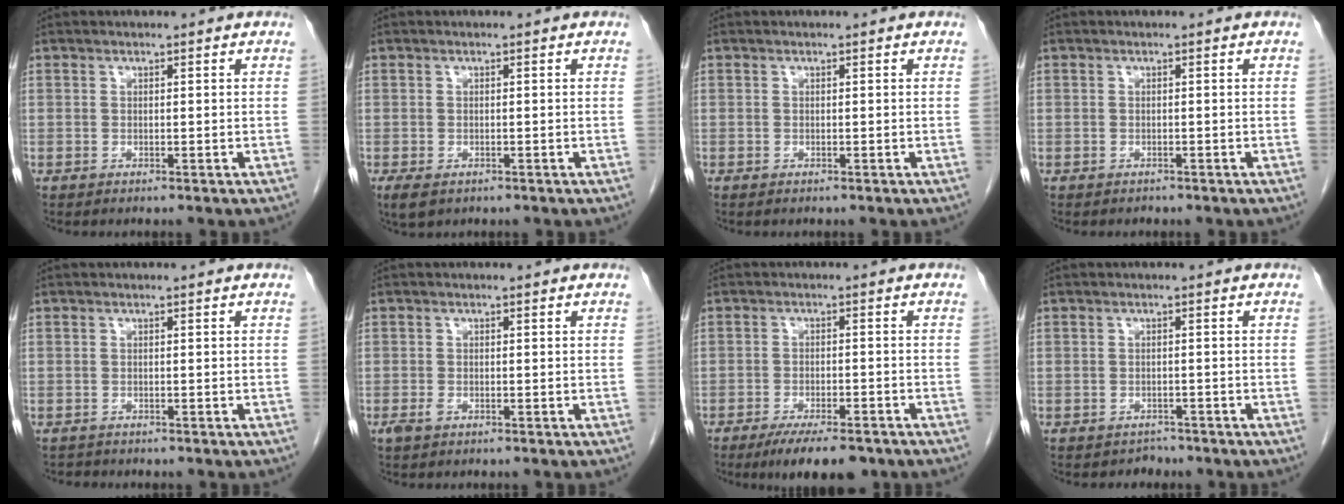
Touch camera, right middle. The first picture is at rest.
{"total": 2.9, "force": [-1.7, 1.7, 1.7], "torque": [-0.034, -0.007, -0.021]}
{"total": 0.0}
{"total": 0.9, "force": [-0.7, 0.5, -0.1], "torque": [-0.009, 0.001, -0.012]}
{"total": 0.8, "force": [-0.7, 0.4, -0.2], "torque": [-0.004, -0.001, -0.013]}
{"total": 1.1, "force": [-0.6, 0.6, 0.7], "torque": [-0.018, -0.001, -0.009]}
{"total": 8.8, "force": [-6.6, 2.4, 5.3], "torque": [-0.075, -0.011, -0.097]}
{"total": 1.8, "force": [-1.4, 1.0, -0.4], "torque": [0.001, 0.002, -0.022]}